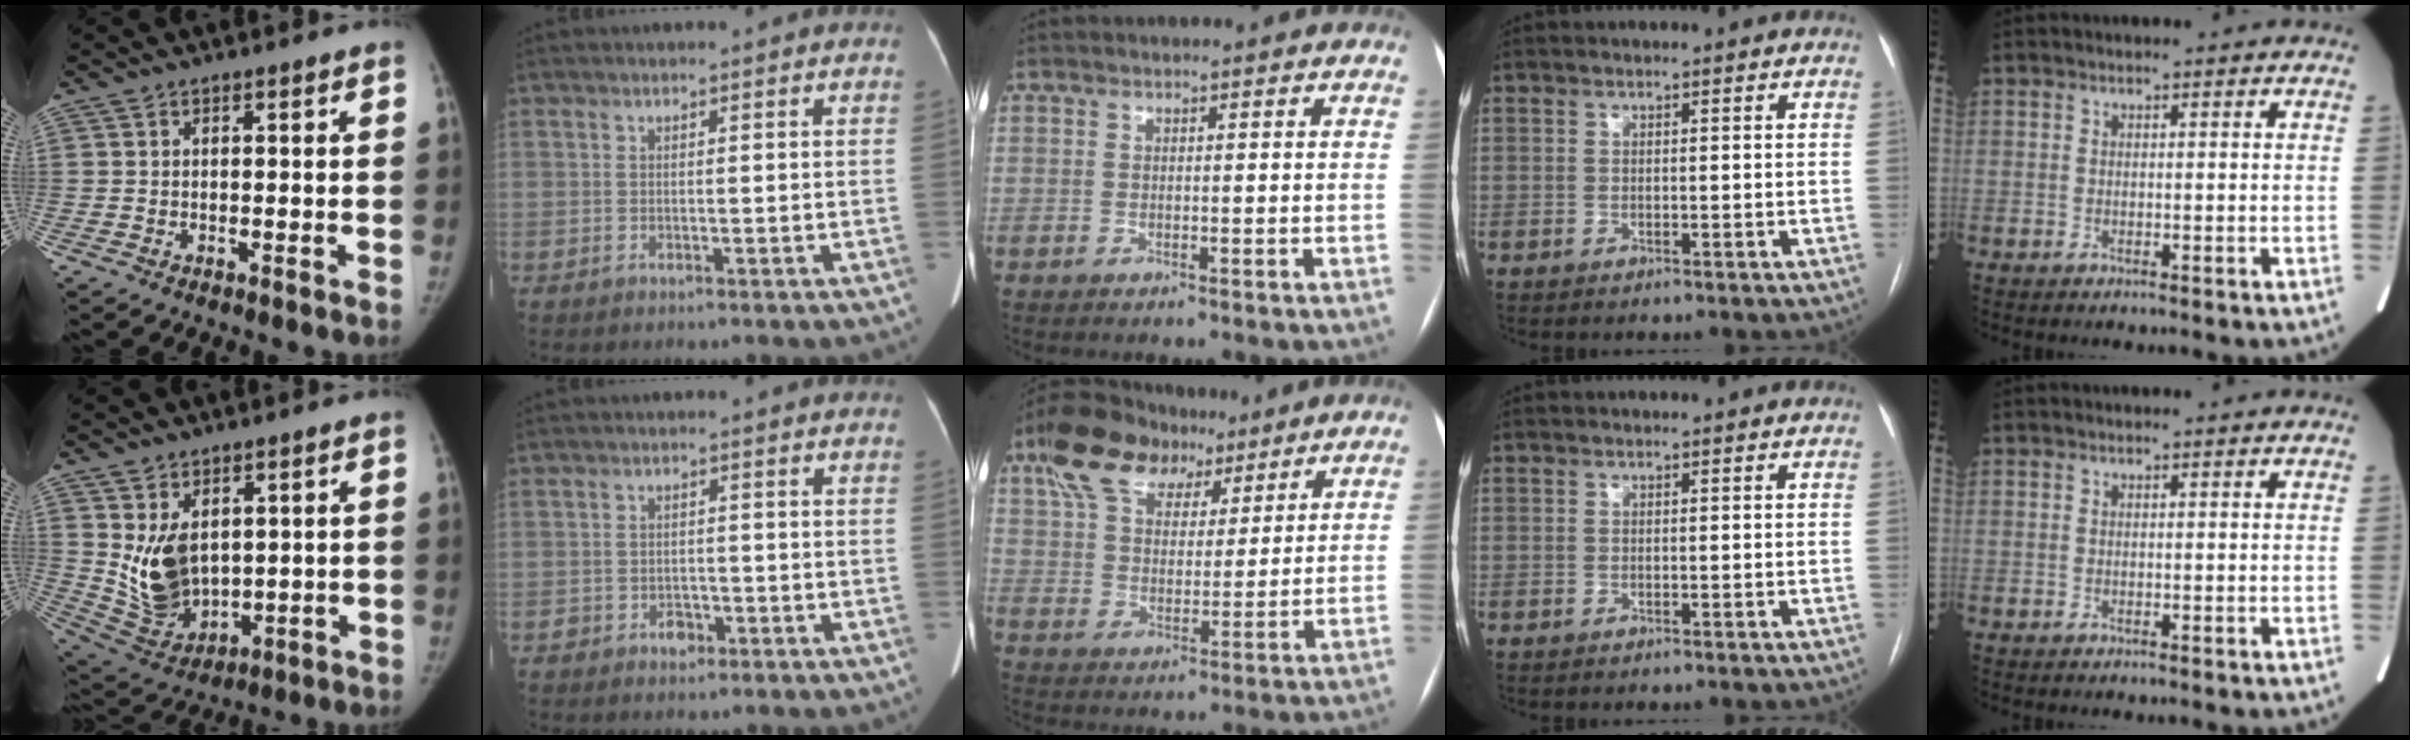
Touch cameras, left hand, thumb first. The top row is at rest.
{"thumb": {"total": 11.1, "force": [2.6, 7.6, 7.7], "torque": [-0.113, -0.028, 0.077]}, "index": {"total": 2.2, "force": [-1.4, 1.6, 0.7], "torque": [-0.006, -0.002, -0.019]}, "middle": {"total": 13.0, "force": [8.5, 7.2, 6.8], "torque": [-0.127, 0.043, 0.151]}}